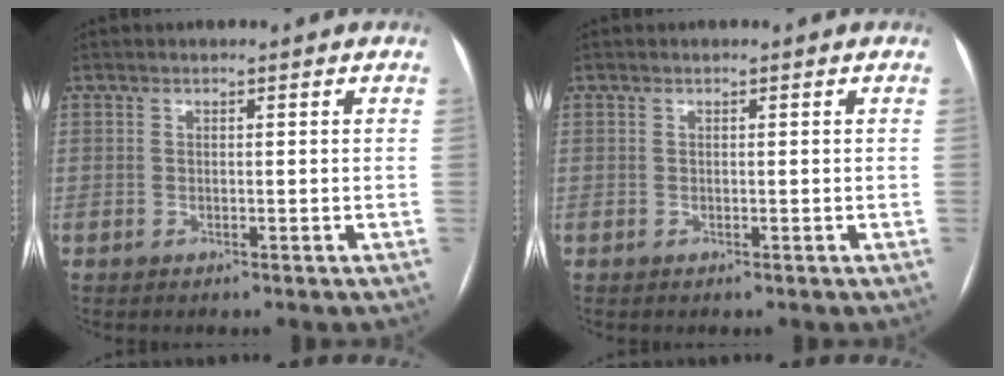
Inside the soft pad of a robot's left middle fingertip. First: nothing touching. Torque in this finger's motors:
{"motor_torque": [0.05, 0.06, 0.01, 0.00]}